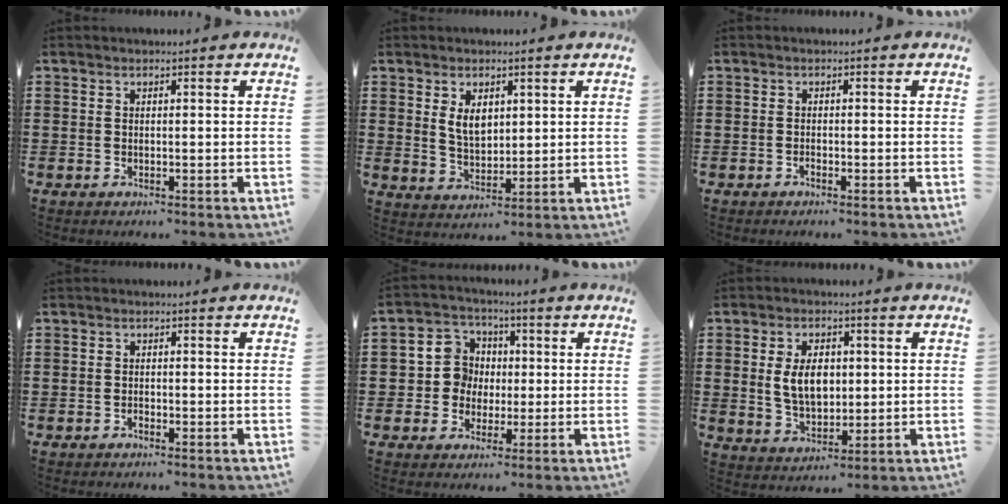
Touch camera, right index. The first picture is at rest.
{"total": 4.4, "force": [1.7, 2.7, 3.1], "torque": [-0.060, 0.005, 0.030]}
{"total": 0.7, "force": [-0.6, 0.0, 0.3], "torque": [-0.007, -0.004, -0.012]}
{"total": 0.7, "force": [-0.7, 0.1, 0.2], "torque": [-0.006, -0.003, -0.013]}
{"total": 6.4, "force": [0.1, 6.2, 1.7], "torque": [-0.060, 0.020, 0.001]}
{"total": 6.4, "force": [0.7, 4.0, 5.0], "torque": [-0.095, 0.005, 0.006]}